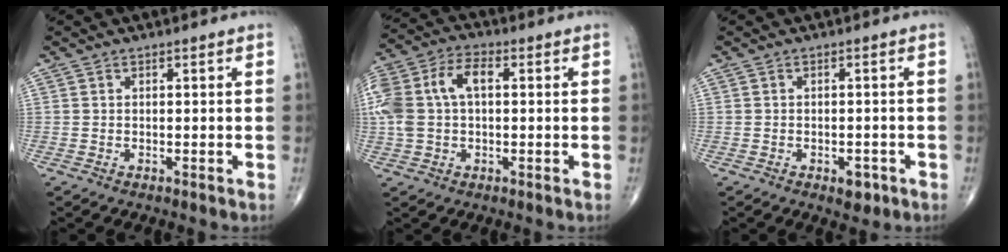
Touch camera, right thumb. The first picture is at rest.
{"total": 13.8, "force": [1.7, 8.4, 10.8], "torque": [-0.249, 0.034, 0.030]}
{"total": 2.8, "force": [-1.4, 1.7, 1.8], "torque": [-0.009, 0.005, -0.013]}